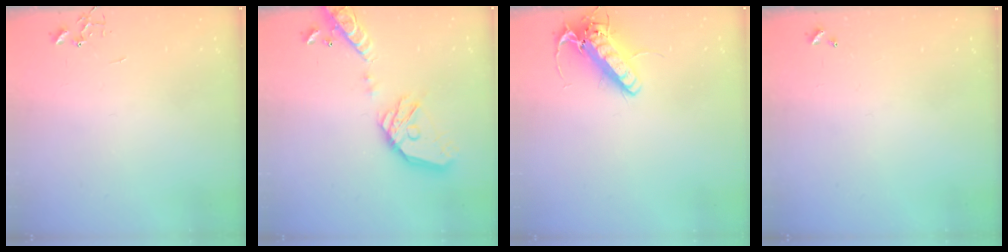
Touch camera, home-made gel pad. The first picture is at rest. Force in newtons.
{"total": 18.9, "press": 18.8, "slide": 2.4}
{"total": 14.8, "press": 14.5, "slide": 2.9}
{"total": 0.0}